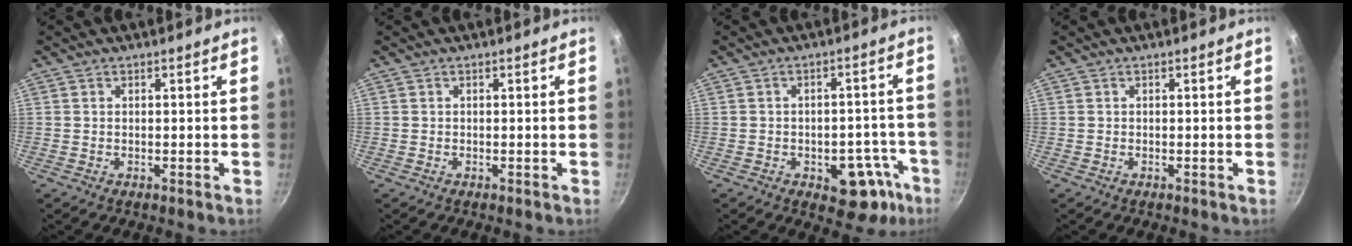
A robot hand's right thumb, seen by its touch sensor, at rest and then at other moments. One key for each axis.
{"total": 0.0}
{"total": 10.0, "fx": -4.8, "fy": 5.6, "fz": 6.7, "tx": -0.048, "ty": 0.043, "tz": -0.053}
{"total": 0.0}